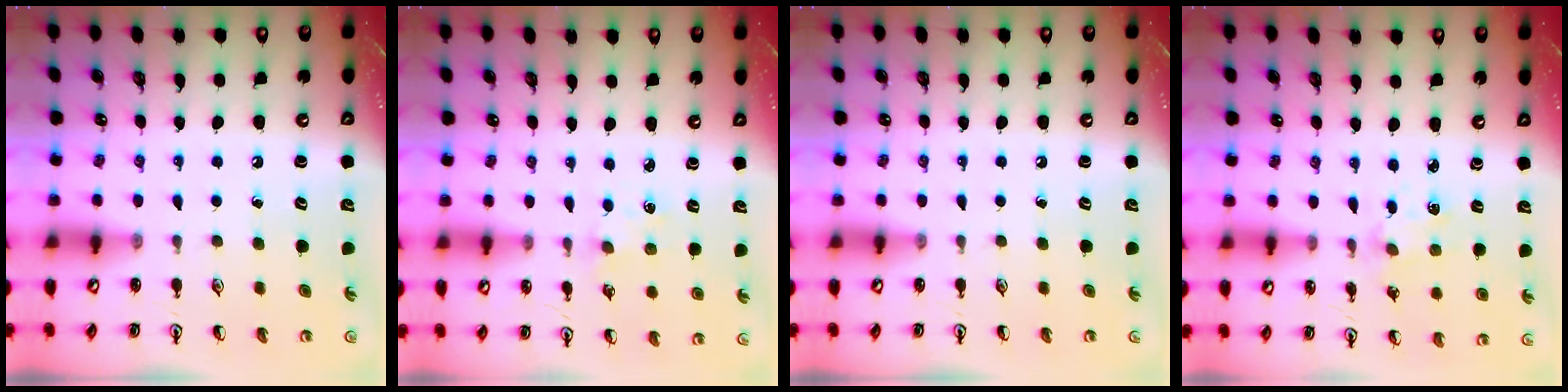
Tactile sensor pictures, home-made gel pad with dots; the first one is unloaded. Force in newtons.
{"total": 1.1, "press": 1.0, "slide": 0.2}
{"total": 0.0}
{"total": 1.5, "press": 1.4, "slide": 0.4}